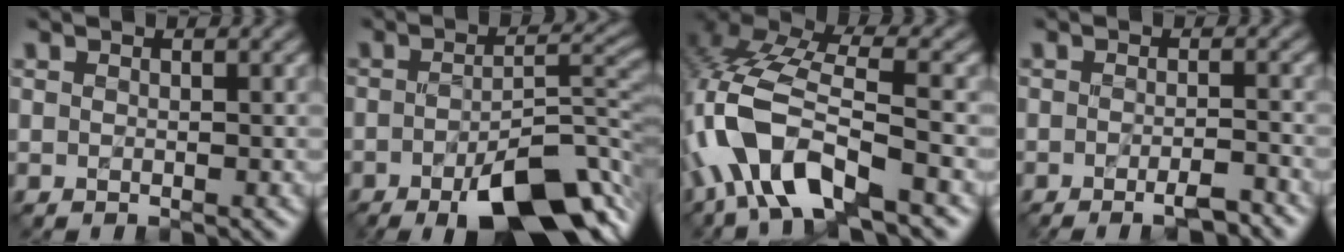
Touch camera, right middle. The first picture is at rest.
{"total": 10.8, "force": [-5.8, 3.4, 8.5], "torque": [-0.127, -0.008, -0.088]}
{"total": 10.3, "force": [-4.8, 3.8, 8.3], "torque": [-0.170, 0.014, -0.098]}
{"total": 3.2, "force": [-2.0, 0.6, 2.4], "torque": [-0.037, -0.004, -0.036]}